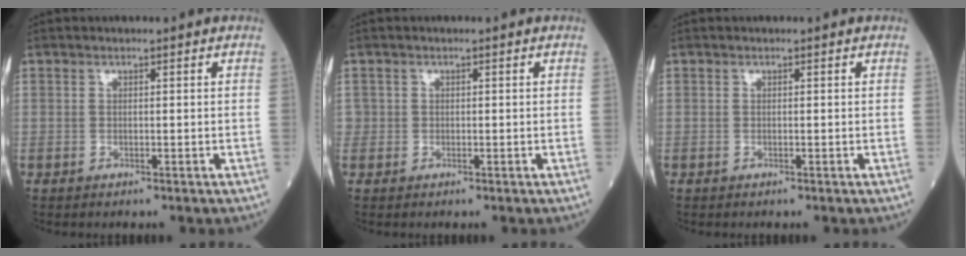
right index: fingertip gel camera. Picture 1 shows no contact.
{"total": 0.9, "force": [-0.1, 0.9, 0.0], "torque": [0.009, 0.005, -0.004]}
{"total": 0.0}